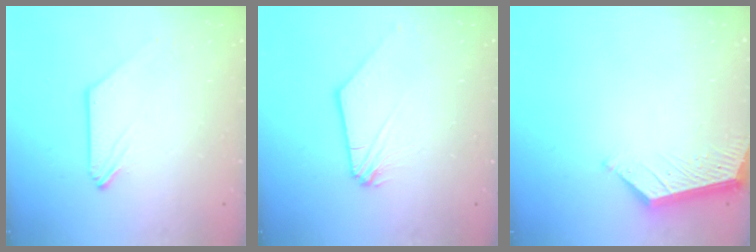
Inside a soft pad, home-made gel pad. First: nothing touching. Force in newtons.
{"total": 0.6, "press": 0.5, "slide": 0.1}
{"total": 5.9, "press": 5.8, "slide": 0.4}